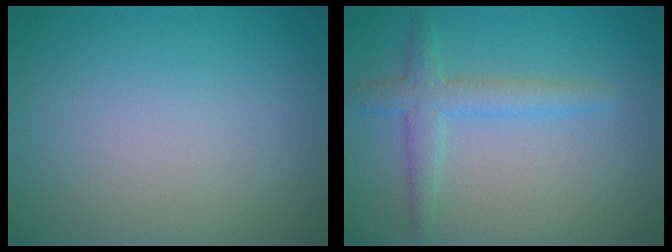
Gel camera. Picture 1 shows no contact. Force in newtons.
{"total": 2.8, "press": 2.8, "slide": 0.1}